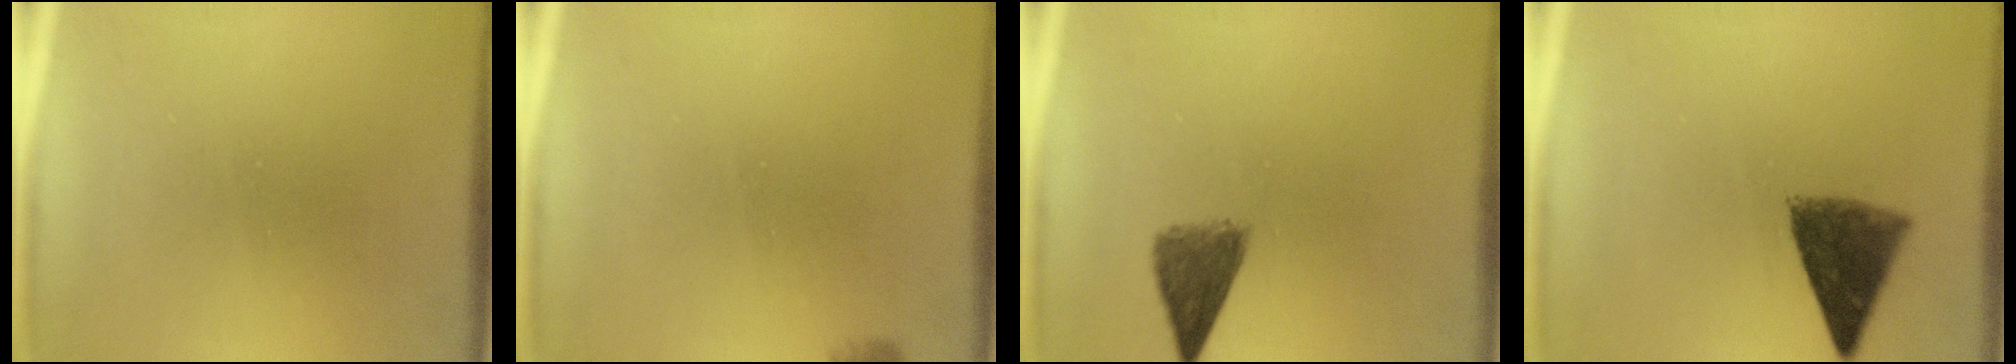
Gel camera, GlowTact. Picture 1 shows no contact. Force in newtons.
{"total": 2.9}
{"total": 5.0}
{"total": 7.5}